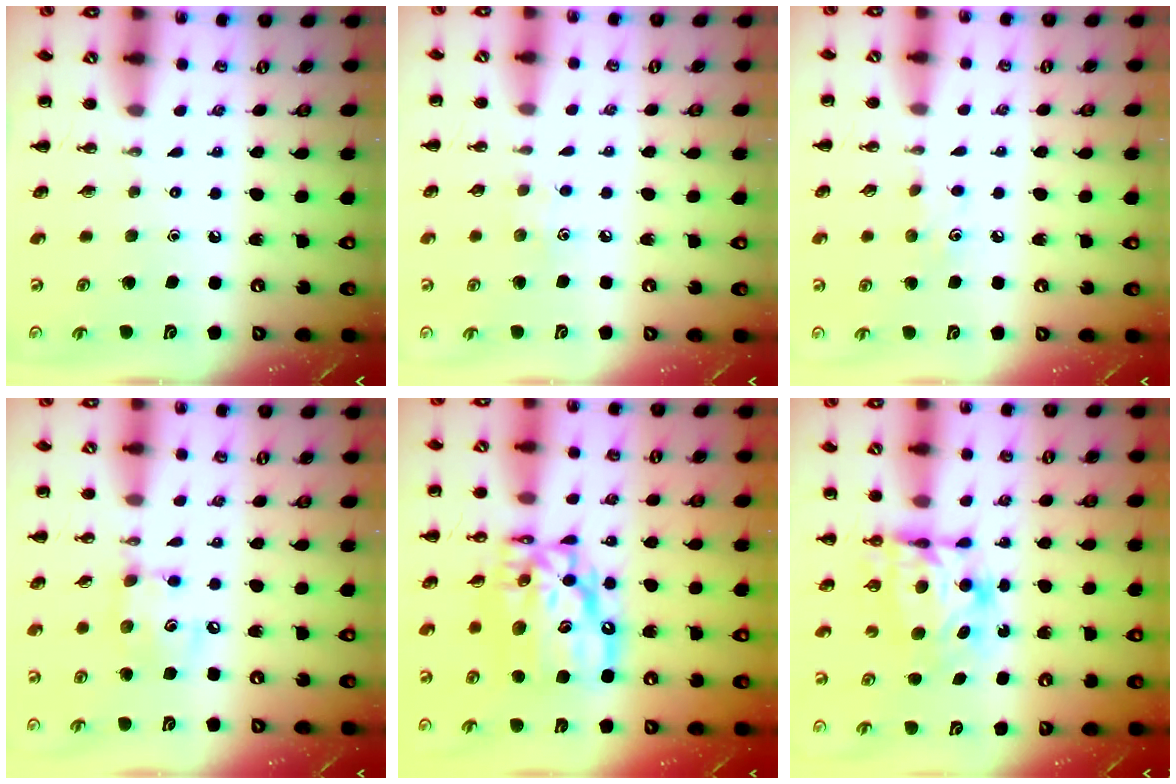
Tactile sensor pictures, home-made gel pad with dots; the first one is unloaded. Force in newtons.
{"total": 3.7, "press": 3.6, "slide": 0.9}
{"total": 5.3, "press": 5.1, "slide": 1.4}
{"total": 6.8, "press": 6.8, "slide": 0.6}
{"total": 15.0, "press": 14.5, "slide": 4.0}
{"total": 6.6, "press": 6.5, "slide": 0.9}